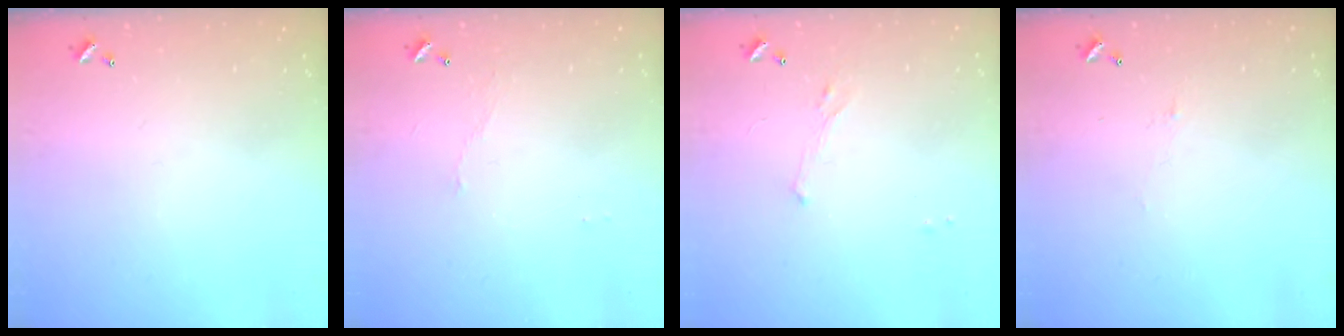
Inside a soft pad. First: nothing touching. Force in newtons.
{"total": 2.9, "press": 2.8, "slide": 0.6}
{"total": 1.4, "press": 1.3, "slide": 0.6}
{"total": 1.5, "press": 1.3, "slide": 0.6}